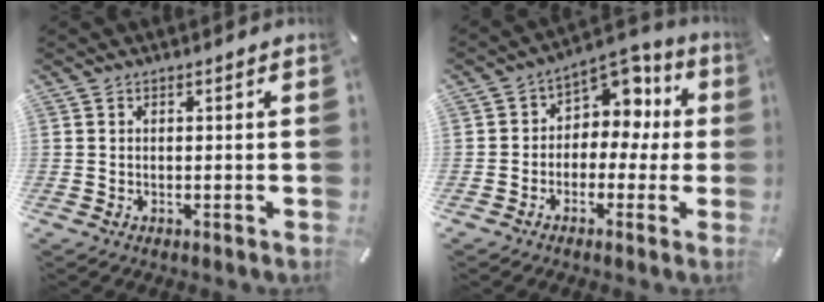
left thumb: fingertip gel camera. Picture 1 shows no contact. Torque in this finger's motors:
{"motor_torque": [0.06, 0.21, 0.49, 0.40, 0.05]}